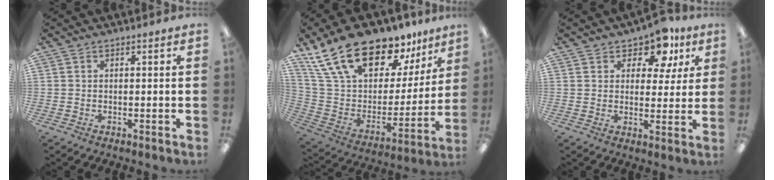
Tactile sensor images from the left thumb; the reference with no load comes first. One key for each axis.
{"total": 23.9, "fx": 18.2, "fy": 10.8, "fz": 11.0, "tx": -0.208, "ty": -0.117, "tz": 0.331}
{"total": 8.5, "fx": 5.7, "fy": 5.0, "fz": 4.0, "tx": -0.057, "ty": -0.030, "tz": 0.099}